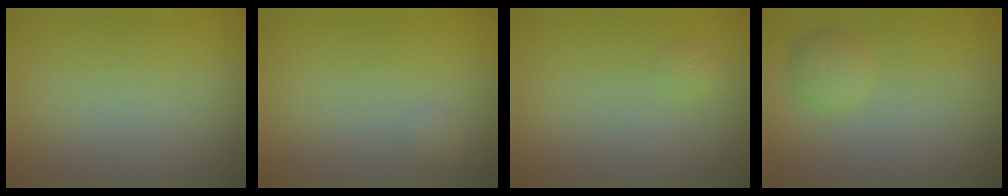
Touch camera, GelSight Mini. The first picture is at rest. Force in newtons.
{"total": 0.7, "press": 0.7, "slide": 0.0}
{"total": 0.7, "press": 0.7, "slide": 0.1}
{"total": 1.6, "press": 1.6, "slide": 0.1}